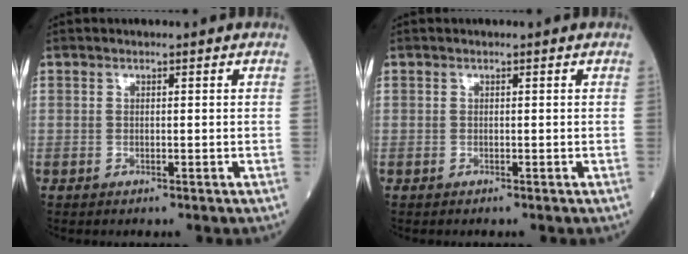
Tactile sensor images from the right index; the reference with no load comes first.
{"total": 0.0}